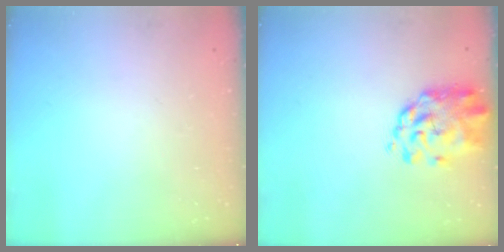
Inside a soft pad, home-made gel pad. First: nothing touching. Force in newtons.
{"total": 3.1, "press": 3.0, "slide": 1.0}